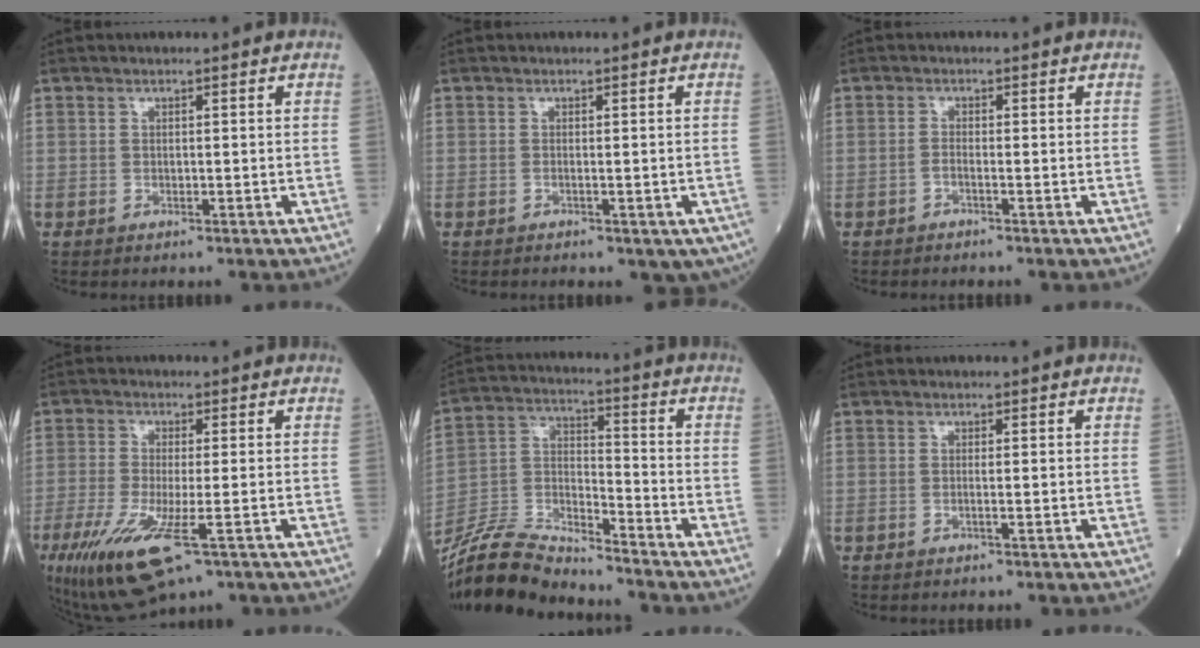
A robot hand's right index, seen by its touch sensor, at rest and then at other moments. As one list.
[{"total": 4.1, "force": [-2.2, 1.9, 2.9], "torque": [-0.023, -0.006, -0.027]}, {"total": 0.8, "force": [-0.6, 0.1, 0.6], "torque": [-0.014, 0.000, -0.012]}, {"total": 11.7, "force": [-5.5, 2.6, 10.0], "torque": [-0.195, -0.036, -0.091]}, {"total": 13.7, "force": [-13.1, 1.4, 3.9], "torque": [-0.082, 0.012, -0.252]}, {"total": 0.7, "force": [-0.1, 0.0, 0.7], "torque": [-0.016, -0.002, -0.001]}]